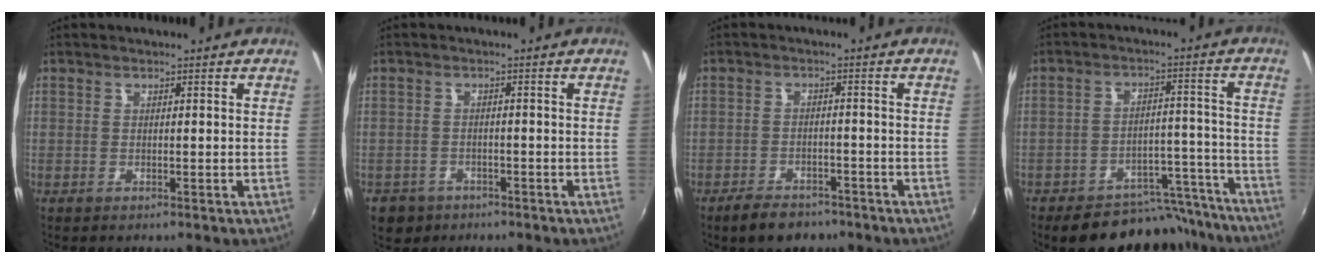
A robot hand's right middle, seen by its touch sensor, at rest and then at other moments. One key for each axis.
{"total": 5.2, "fx": -3.0, "fy": 4.0, "fz": 1.4, "tx": -0.046, "ty": -0.005, "tz": -0.044}
{"total": 6.6, "fx": -5.1, "fy": 3.3, "fz": 2.6, "tx": -0.066, "ty": 0.005, "tz": -0.076}
{"total": 15.8, "fx": -13.9, "fy": 6.0, "fz": 4.5, "tx": -0.075, "ty": 0.040, "tz": -0.172}